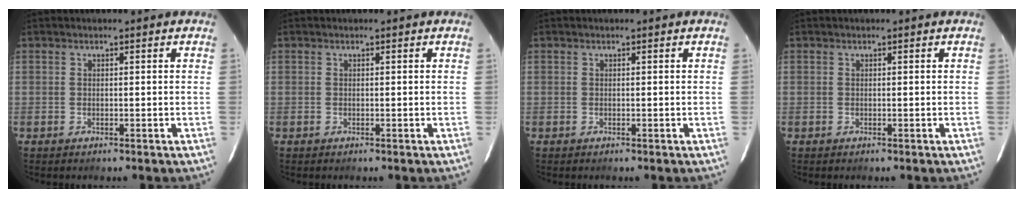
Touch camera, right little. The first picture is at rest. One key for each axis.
{"total": 0.0}
{"total": 0.0}
{"total": 0.0}